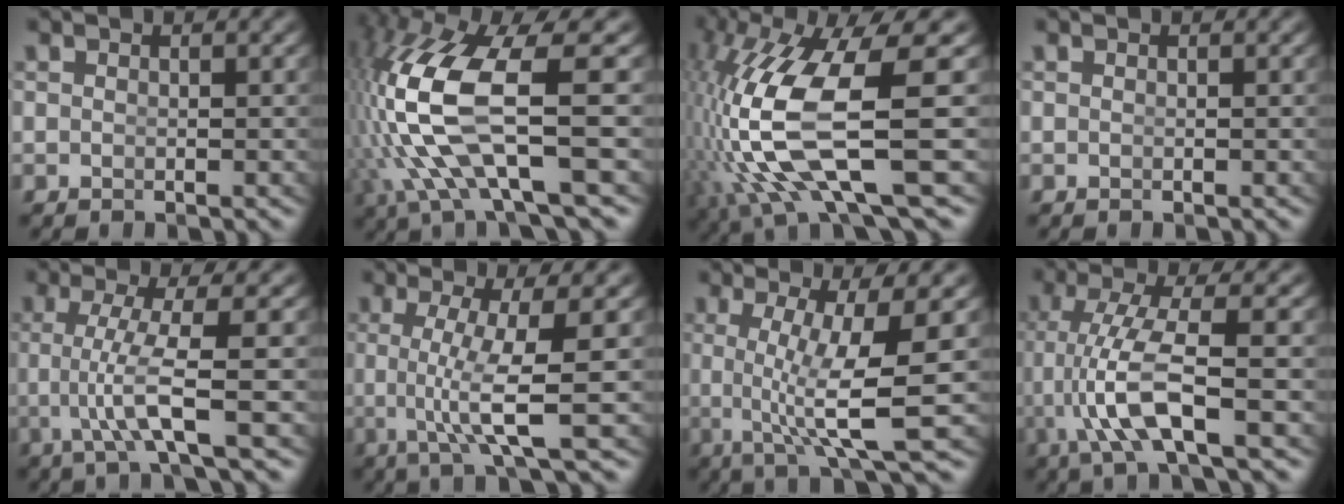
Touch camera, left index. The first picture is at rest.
{"total": 10.8, "force": [0.2, 5.1, 9.6], "torque": [-0.232, -0.031, 0.022]}
{"total": 11.3, "force": [-1.3, 4.5, 10.3], "torque": [-0.232, -0.034, 0.005]}
{"total": 0.0}
{"total": 5.1, "force": [-0.5, -0.2, 5.1], "torque": [-0.103, -0.012, -0.005]}
{"total": 5.7, "force": [-0.6, -0.1, 5.7], "torque": [-0.105, -0.015, -0.001]}
{"total": 7.2, "force": [-0.1, 0.6, 7.2], "torque": [-0.119, -0.019, 0.009]}
{"total": 5.7, "force": [-0.8, 1.1, 5.5], "torque": [-0.125, -0.012, -0.005]}